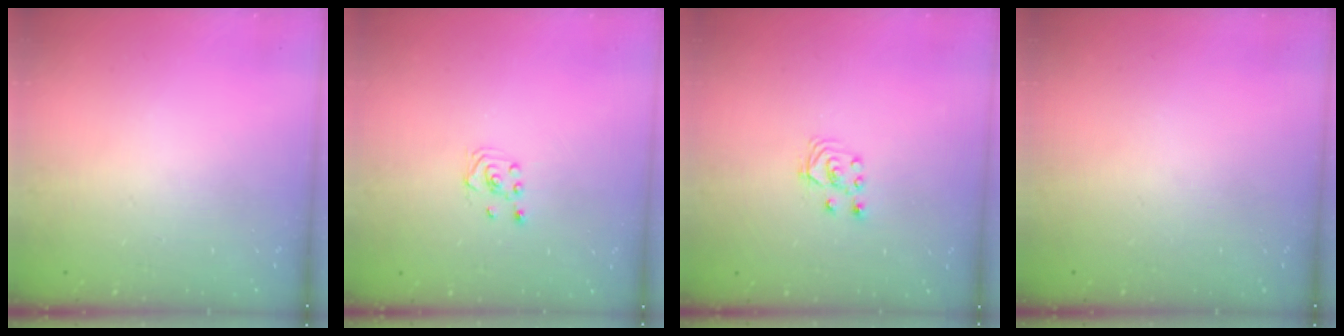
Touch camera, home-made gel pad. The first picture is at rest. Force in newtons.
{"total": 1.9, "press": 1.7, "slide": 0.8}
{"total": 2.8, "press": 2.7, "slide": 0.7}
{"total": 0.0}